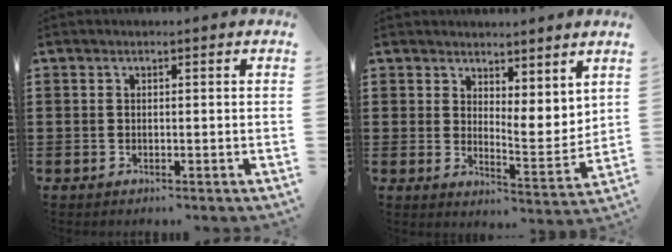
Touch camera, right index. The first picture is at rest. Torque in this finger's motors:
{"motor_torque": [0.99, 0.67, 0.11, 0.06]}